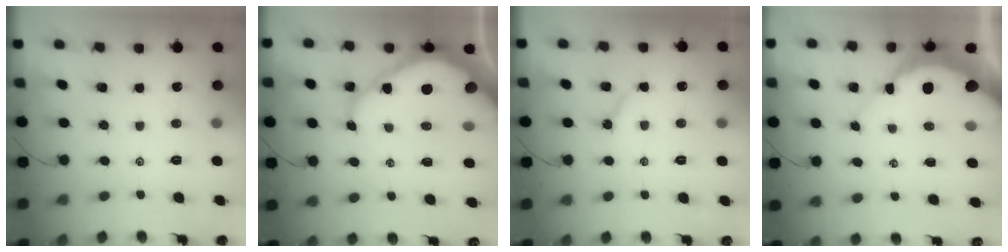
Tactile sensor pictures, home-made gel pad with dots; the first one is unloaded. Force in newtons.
{"total": 11.4, "press": 11.3, "slide": 1.1}
{"total": 2.8, "press": 2.8, "slide": 0.5}
{"total": 8.4, "press": 8.4, "slide": 0.9}